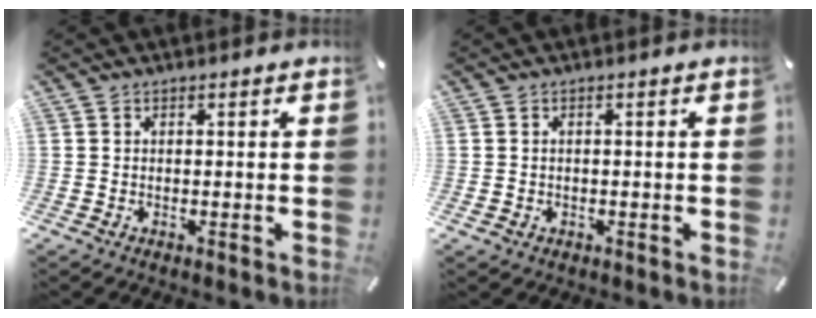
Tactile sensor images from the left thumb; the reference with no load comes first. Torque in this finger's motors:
{"motor_torque": [-0.19, -0.23, 0.16, 0.00, 0.08]}